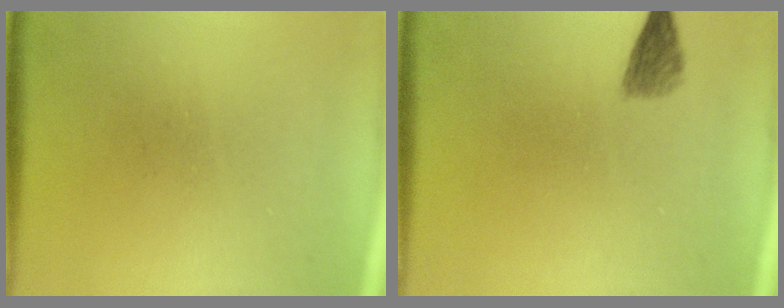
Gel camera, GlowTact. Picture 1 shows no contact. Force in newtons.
{"total": 2.2}